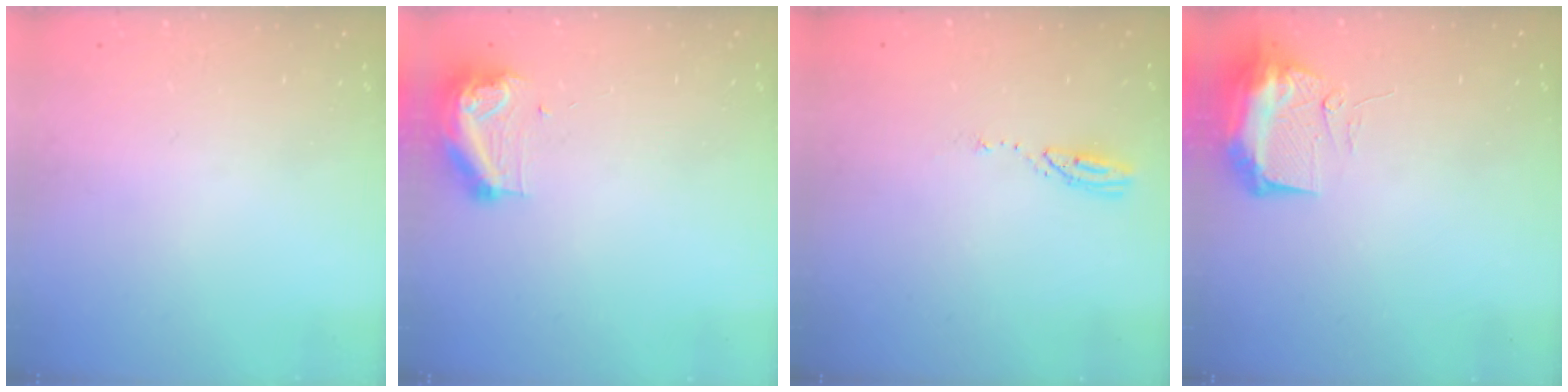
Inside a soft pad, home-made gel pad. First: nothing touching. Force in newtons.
{"total": 9.8, "press": 9.8, "slide": 0.5}
{"total": 4.1, "press": 4.1, "slide": 0.3}
{"total": 9.8, "press": 9.7, "slide": 1.2}